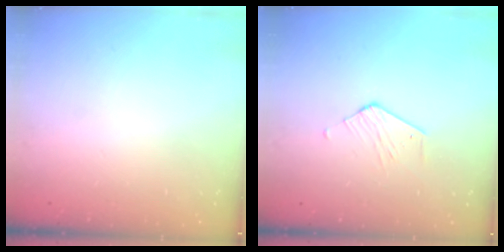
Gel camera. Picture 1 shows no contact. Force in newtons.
{"total": 2.6, "press": 2.6, "slide": 0.2}